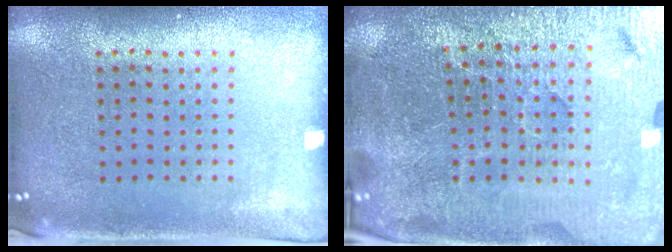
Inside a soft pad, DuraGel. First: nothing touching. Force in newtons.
{"total": 5.6, "press": 5.2, "slide": 2.1}